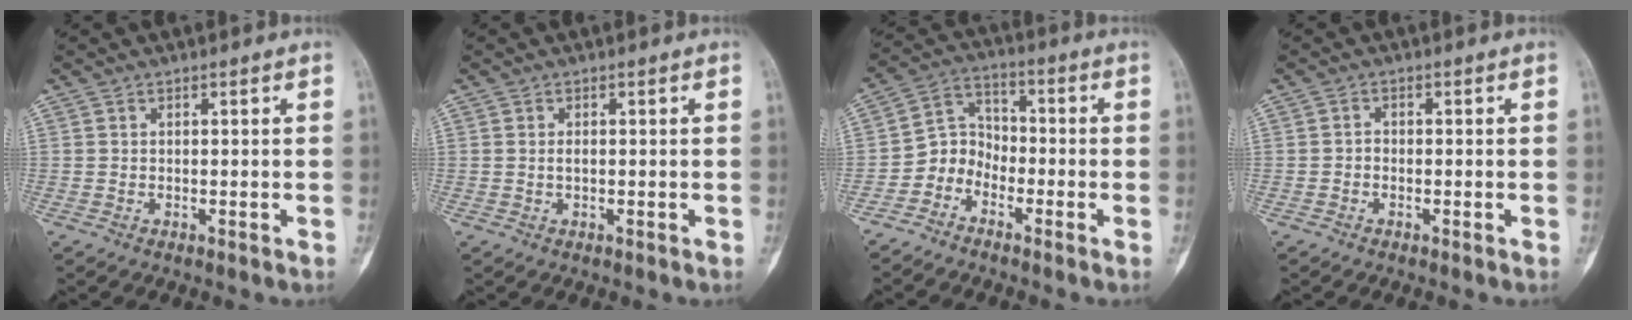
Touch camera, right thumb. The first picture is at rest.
{"total": 1.0, "force": [0.0, 0.5, 0.8], "torque": [-0.016, 0.000, 0.001]}
{"total": 6.0, "force": [-3.4, 4.7, 1.5], "torque": [-0.002, 0.048, -0.080]}
{"total": 1.2, "force": [-0.5, 1.0, 0.5], "torque": [-0.002, 0.005, -0.012]}